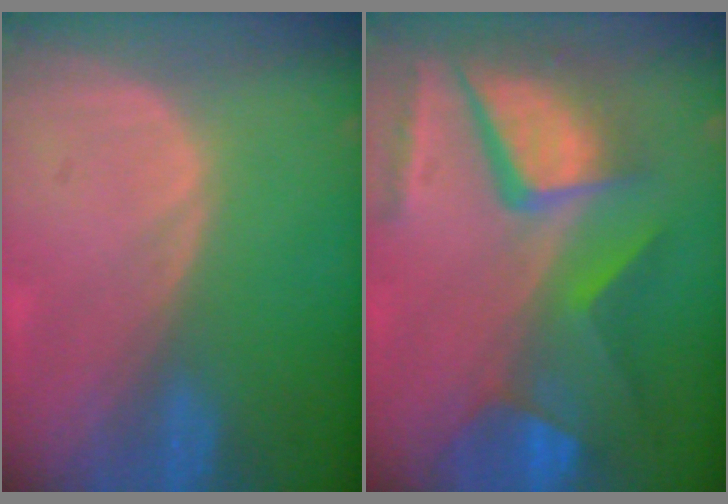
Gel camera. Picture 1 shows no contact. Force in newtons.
{"total": 12.0, "press": 9.9, "slide": 6.8}